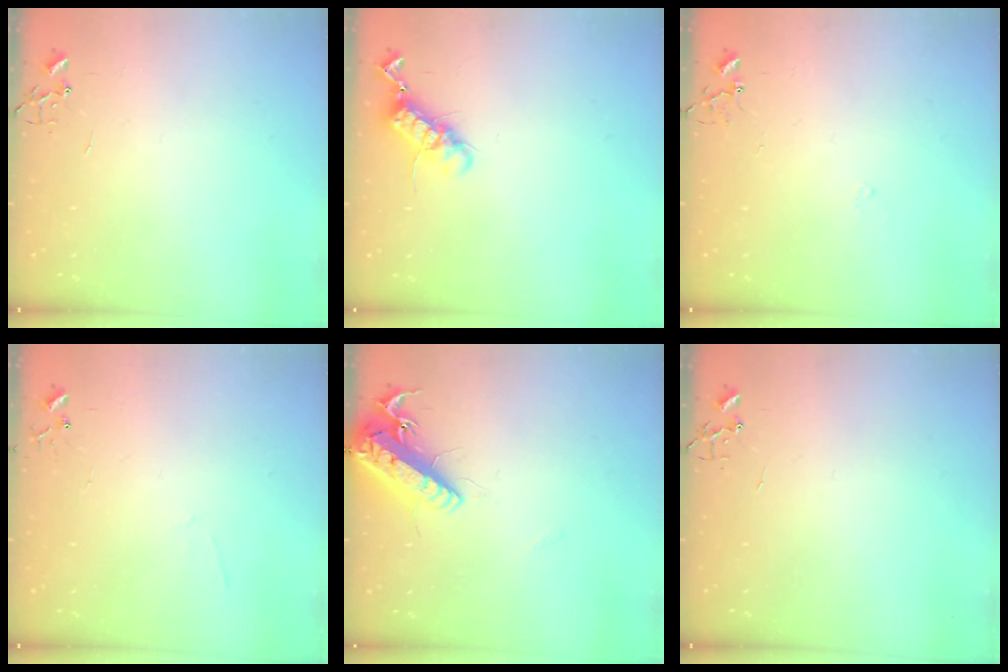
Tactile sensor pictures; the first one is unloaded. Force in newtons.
{"total": 11.7, "press": 11.7, "slide": 0.9}
{"total": 6.8, "press": 6.8, "slide": 0.5}
{"total": 4.4, "press": 4.4, "slide": 0.4}
{"total": 16.5, "press": 16.2, "slide": 3.1}
{"total": 0.0}